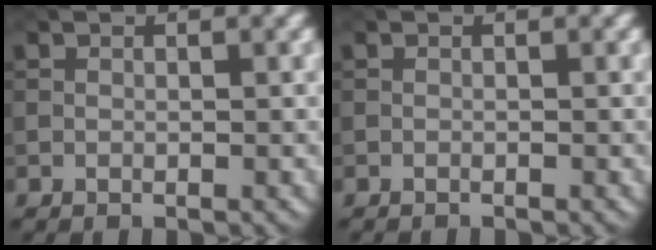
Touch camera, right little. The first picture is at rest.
{"total": 0.6, "force": [-0.6, -0.2, -0.1], "torque": [0.000, -0.008, -0.013]}